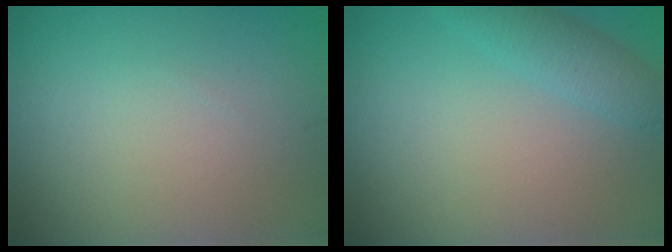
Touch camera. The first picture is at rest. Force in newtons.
{"total": 2.3, "press": 2.3, "slide": 0.1}